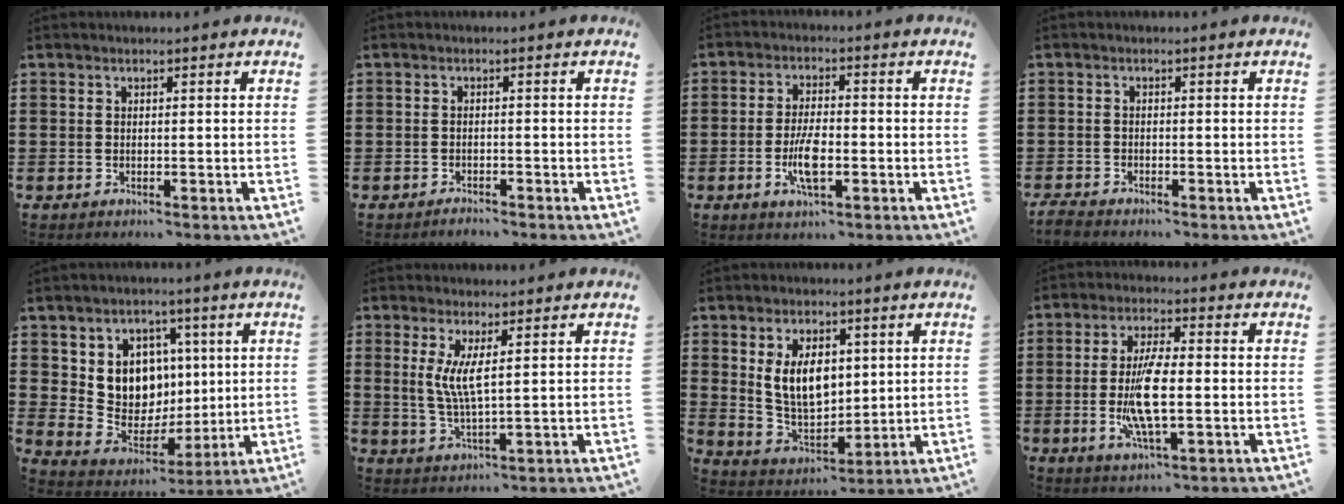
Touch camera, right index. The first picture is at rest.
{"total": 1.0, "force": [-1.0, 0.2, 0.0], "torque": [-0.004, 0.002, -0.022]}
{"total": 6.1, "force": [-1.7, 2.1, 5.5], "torque": [-0.120, -0.005, -0.036]}
{"total": 1.6, "force": [-1.6, 0.1, 0.2], "torque": [-0.008, -0.001, -0.032]}
{"total": 8.7, "force": [2.6, 7.8, 2.7], "torque": [-0.074, -0.021, 0.053]}
{"total": 4.9, "force": [1.3, 0.8, 4.7], "torque": [-0.096, -0.005, 0.022]}
{"total": 8.4, "force": [2.1, 5.2, 6.2], "torque": [-0.125, 0.008, 0.035]}
{"total": 8.9, "force": [-1.2, 2.5, 8.4], "torque": [-0.177, -0.013, -0.025]}